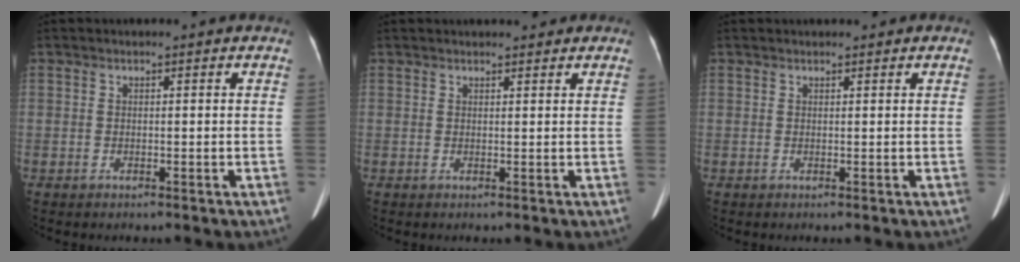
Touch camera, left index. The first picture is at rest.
{"total": 4.2, "force": [3.7, 1.2, 1.7], "torque": [-0.014, 0.021, 0.044]}
{"total": 1.8, "force": [1.5, 0.5, 0.8], "torque": [-0.006, 0.021, 0.019]}